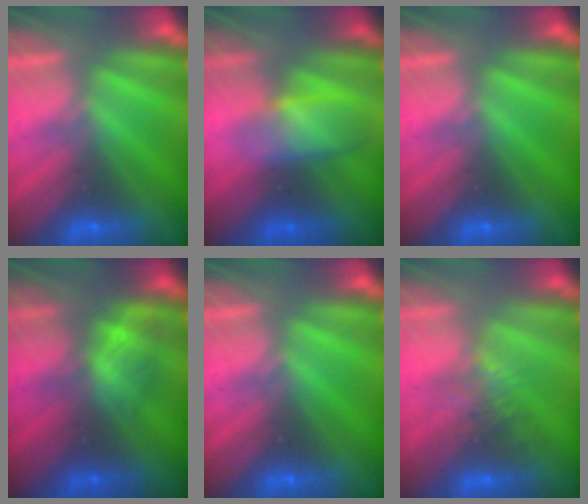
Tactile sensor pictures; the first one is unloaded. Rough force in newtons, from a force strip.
{"total": 2.8}
{"total": 0.0}
{"total": 2.3}
{"total": 0.0}
{"total": 4.1}